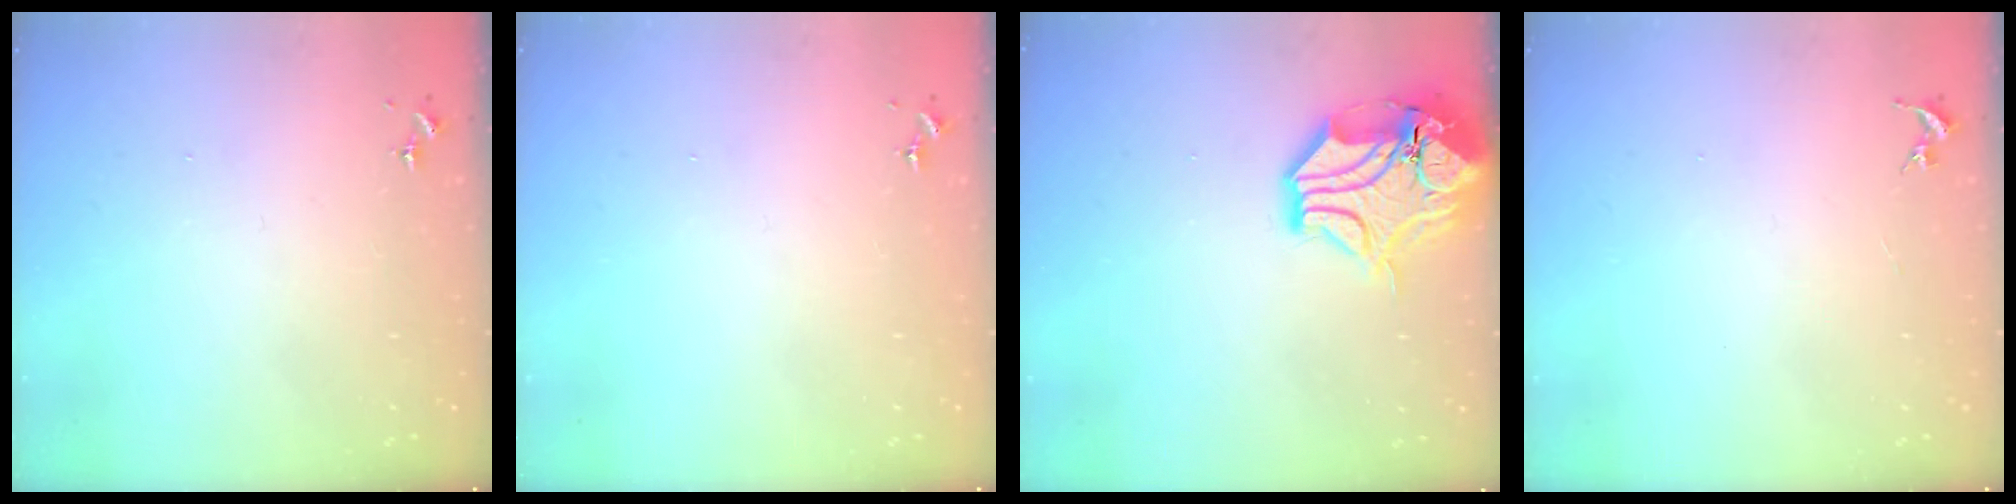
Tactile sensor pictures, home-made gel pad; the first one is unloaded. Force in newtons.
{"total": 0.0}
{"total": 15.5, "press": 15.2, "slide": 2.5}
{"total": 0.0}